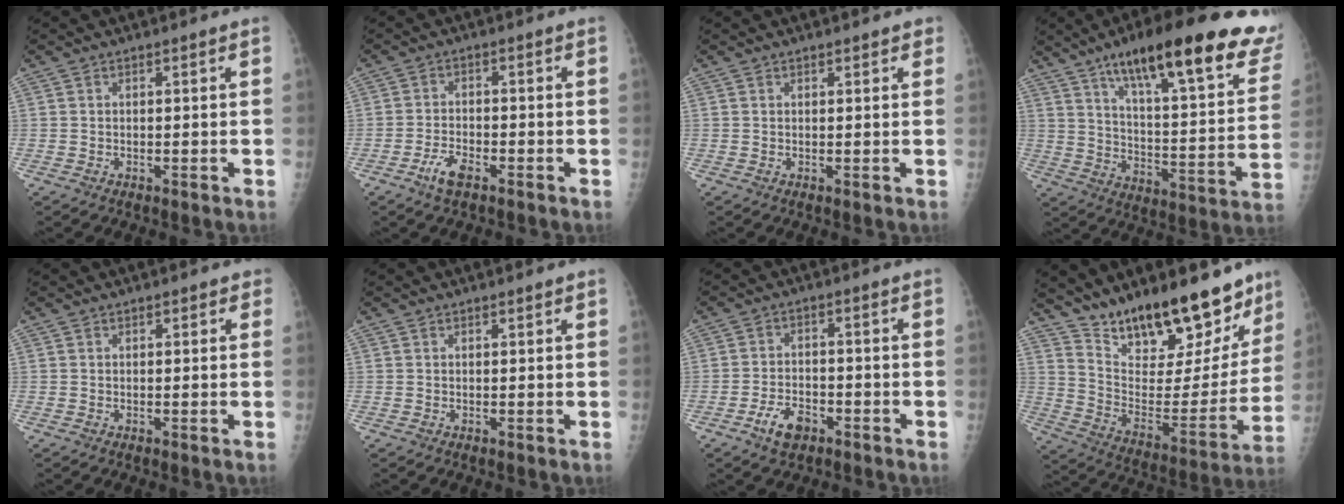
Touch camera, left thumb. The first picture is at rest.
{"total": 4.1, "force": [-2.6, 1.6, 2.7], "torque": [-0.057, 0.014, -0.047]}
{"total": 1.7, "force": [1.2, 0.7, 0.9], "torque": [-0.003, -0.002, 0.012]}
{"total": 29.0, "force": [18.6, 6.6, 21.2], "torque": [-0.275, -0.048, 0.271]}
{"total": 1.2, "force": [0.7, 0.8, 0.7], "torque": [0.005, 0.000, 0.003]}
{"total": 0.7, "force": [0.6, 0.2, 0.4], "torque": [-0.005, -0.002, 0.008]}
{"total": 5.4, "force": [-3.1, 3.0, 3.1], "torque": [-0.051, 0.019, -0.053]}
{"total": 24.2, "force": [18.4, 8.8, 13.1], "torque": [-0.156, -0.097, 0.295]}